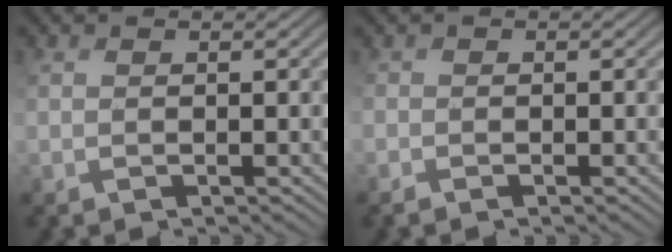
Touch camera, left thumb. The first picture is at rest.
{"total": 1.3, "force": [-1.2, 0.6, -0.1], "torque": [0.000, -0.010, -0.023]}